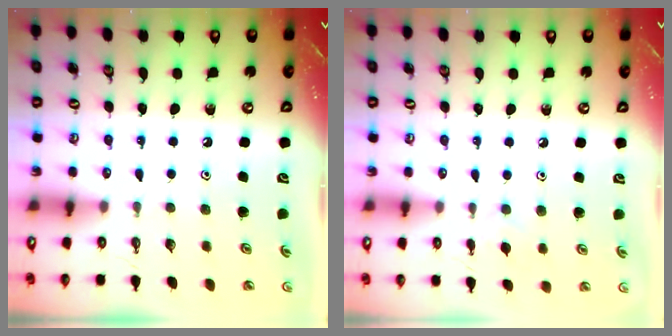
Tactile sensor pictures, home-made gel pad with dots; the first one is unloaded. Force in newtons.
{"total": 5.8, "press": 5.7, "slide": 0.9}